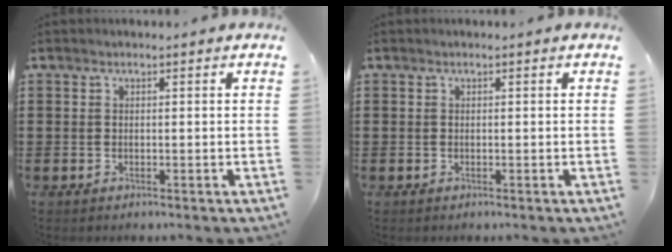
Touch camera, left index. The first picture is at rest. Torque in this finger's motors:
{"motor_torque": [-0.01, 0.01, 0.00, 0.00]}